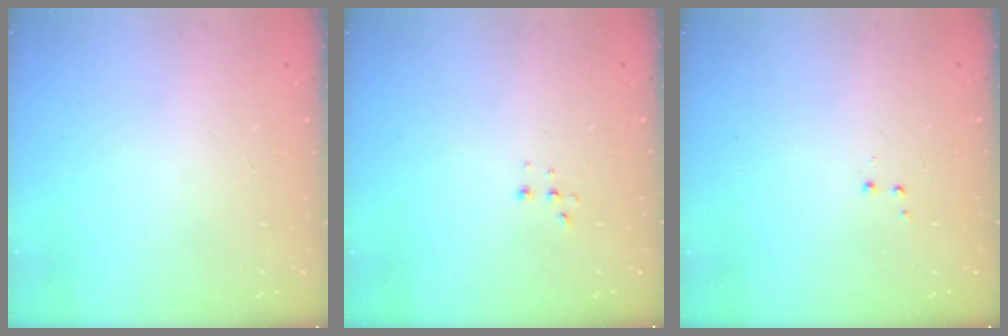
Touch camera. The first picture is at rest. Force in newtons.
{"total": 2.2, "press": 2.2, "slide": 0.5}
{"total": 2.9, "press": 2.8, "slide": 0.7}